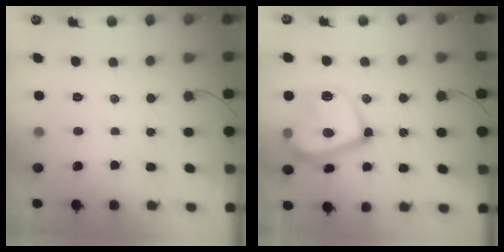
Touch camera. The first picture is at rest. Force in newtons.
{"total": 18.4, "press": 18.3, "slide": 2.0}